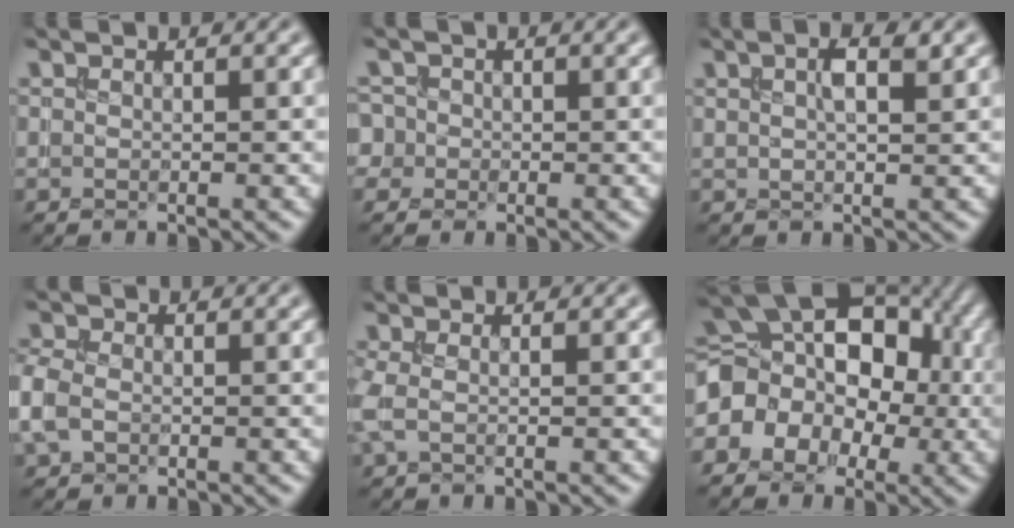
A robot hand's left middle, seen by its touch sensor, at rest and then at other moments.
{"total": 2.8, "force": [0.2, 2.7, 0.9], "torque": [0.002, 0.022, -0.024]}
{"total": 2.9, "force": [1.2, 0.9, 2.5], "torque": [-0.046, 0.006, 0.021]}
{"total": 3.3, "force": [-0.5, 2.4, 2.1], "torque": [-0.064, 0.003, -0.020]}
{"total": 2.0, "force": [0.0, 1.1, 1.7], "torque": [-0.049, 0.001, -0.007]}
{"total": 9.6, "force": [-1.0, 7.1, 6.4], "torque": [-0.090, 0.016, -0.038]}